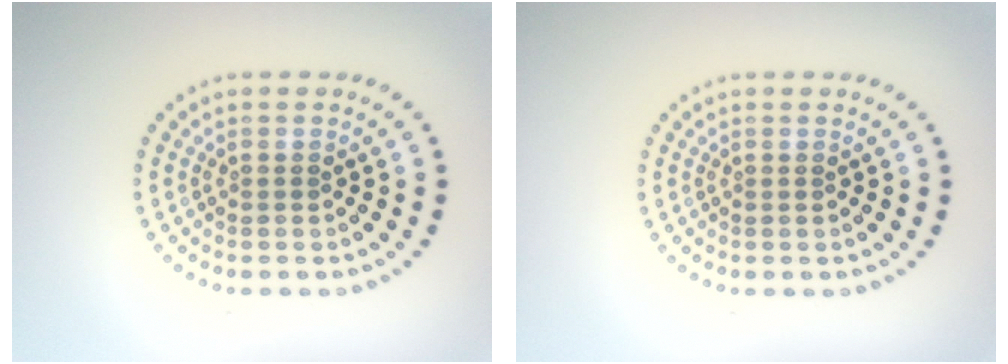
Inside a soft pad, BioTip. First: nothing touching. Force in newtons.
{"total": 0.0}